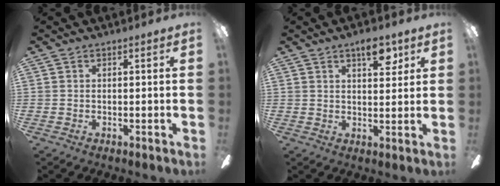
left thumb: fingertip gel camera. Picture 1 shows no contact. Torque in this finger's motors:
{"motor_torque": [0.87, 0.67, 0.46, -0.34, 0.03]}